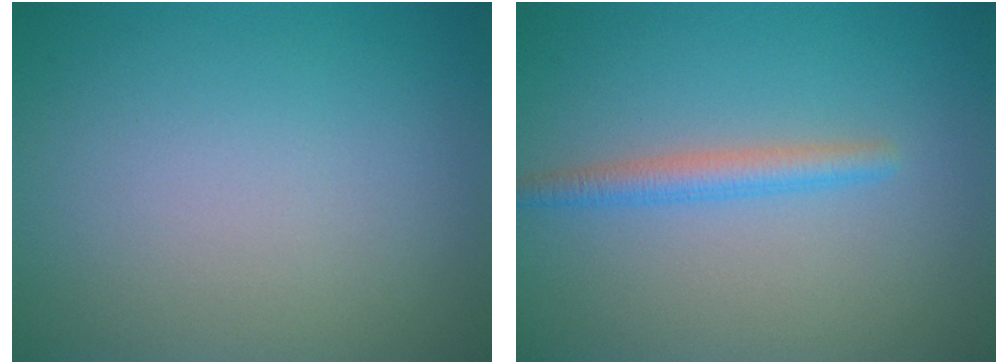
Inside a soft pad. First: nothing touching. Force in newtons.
{"total": 2.1, "press": 2.1, "slide": 0.2}